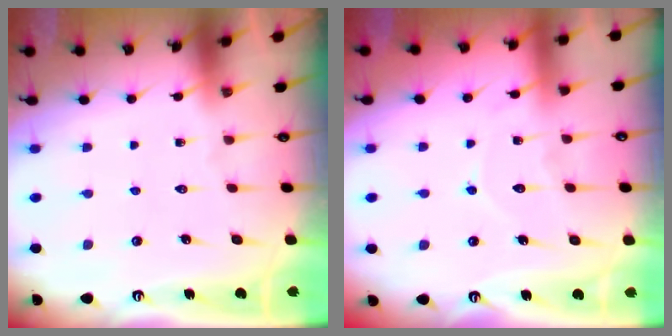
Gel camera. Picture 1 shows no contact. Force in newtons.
{"total": 6.5, "press": 6.4, "slide": 0.7}